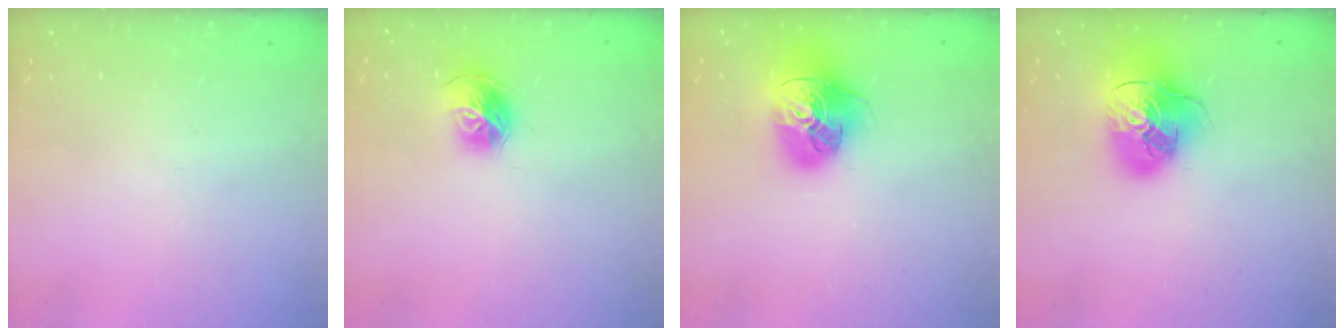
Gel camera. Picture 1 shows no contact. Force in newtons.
{"total": 10.6, "press": 10.5, "slide": 1.2}
{"total": 18.6, "press": 18.5, "slide": 2.0}
{"total": 17.4, "press": 17.2, "slide": 2.7}